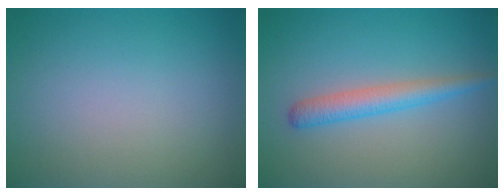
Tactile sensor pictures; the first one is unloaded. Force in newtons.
{"total": 2.8, "press": 2.8, "slide": 0.2}